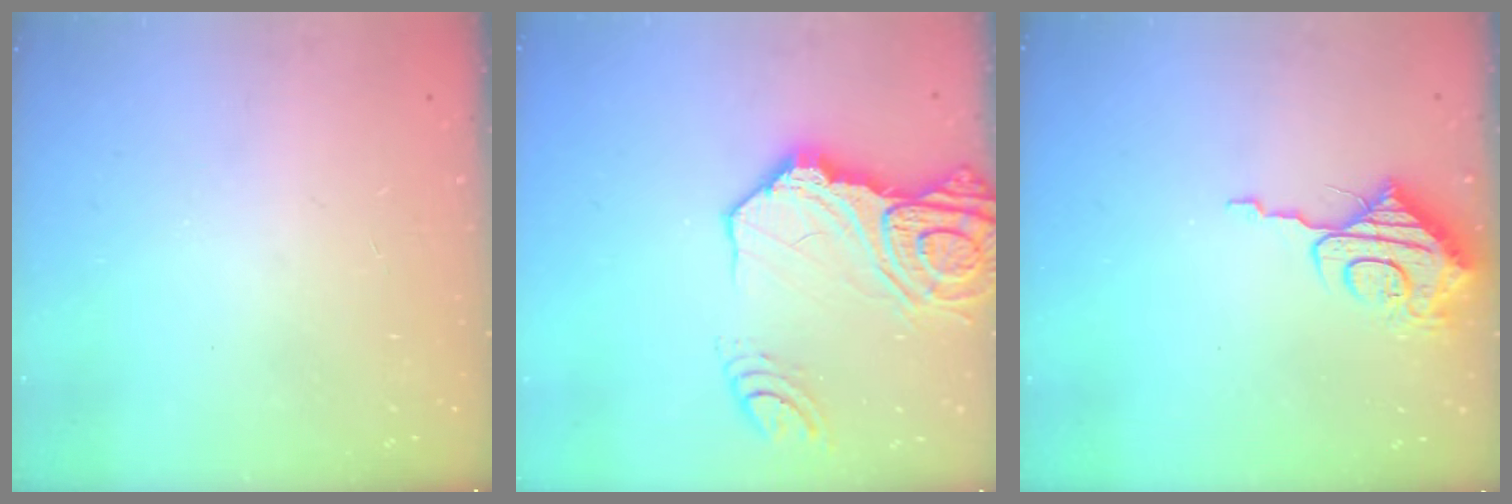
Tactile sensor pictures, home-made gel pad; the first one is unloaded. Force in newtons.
{"total": 22.5, "press": 22.4, "slide": 2.8}
{"total": 10.2, "press": 10.2, "slide": 0.8}